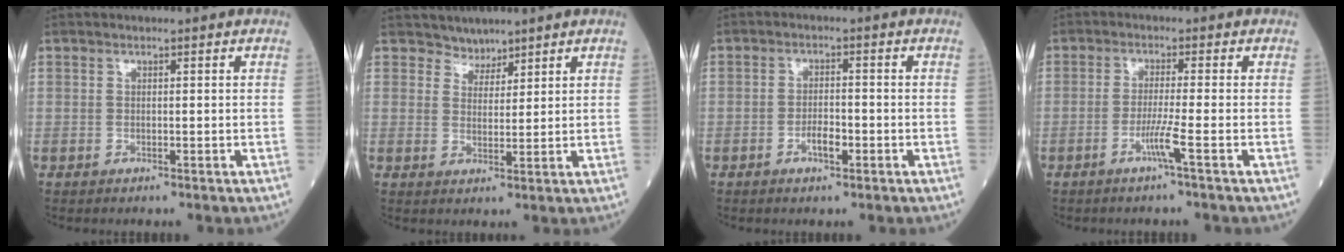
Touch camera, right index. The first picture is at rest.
{"total": 2.5, "force": [2.3, 1.0, -0.4], "torque": [0.013, -0.001, 0.038]}
{"total": 2.9, "force": [-1.4, 1.0, 2.4], "torque": [-0.042, 0.004, -0.024]}
{"total": 3.4, "force": [-1.7, -1.1, 2.7], "torque": [-0.059, -0.007, -0.038]}